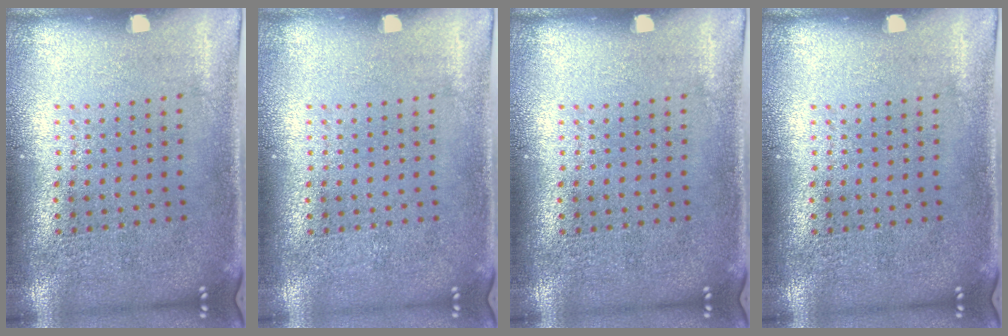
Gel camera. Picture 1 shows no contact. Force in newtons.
{"total": 0.0}
{"total": 0.0}
{"total": 0.0}